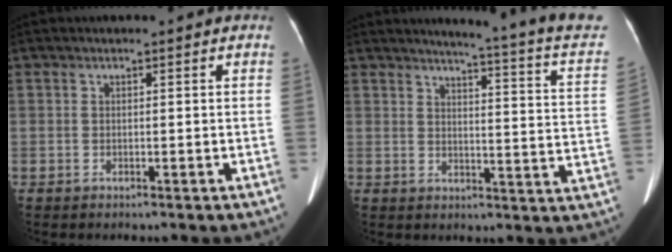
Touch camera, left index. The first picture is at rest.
{"total": 17.1, "force": [15.5, -1.0, 7.2], "torque": [-0.095, -0.090, 0.158]}